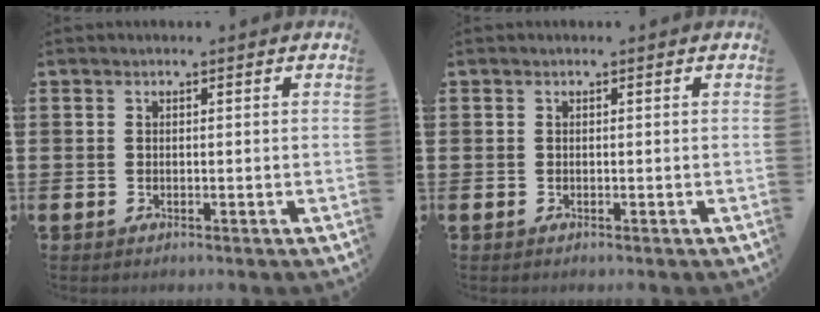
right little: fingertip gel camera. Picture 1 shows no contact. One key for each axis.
{"total": 0.0}